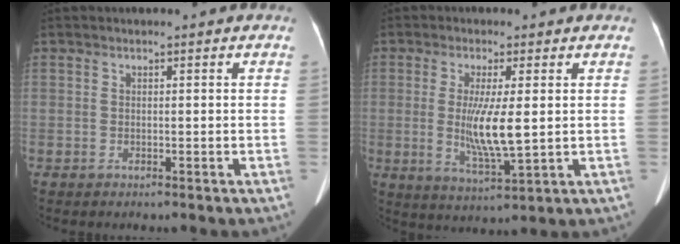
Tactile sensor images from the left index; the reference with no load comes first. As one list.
[{"total": 7.7, "force": [-0.7, 0.8, 7.7], "torque": [-0.155, -0.024, -0.007]}]